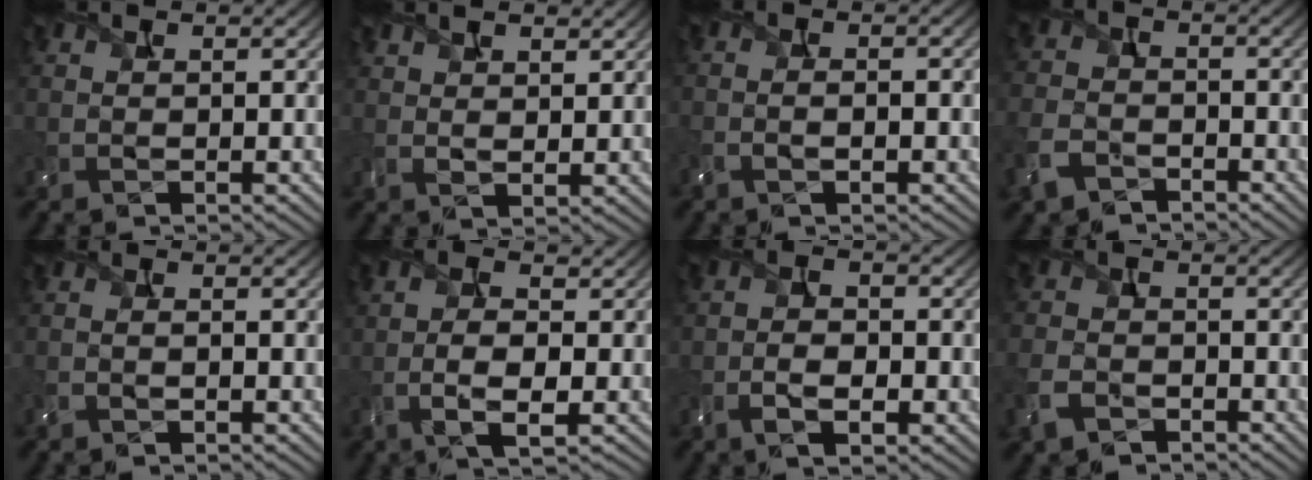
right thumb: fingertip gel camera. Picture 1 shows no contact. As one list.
[{"total": 3.3, "force": [2.4, 1.2, 2.0], "torque": [-0.039, -0.002, 0.050]}, {"total": 2.6, "force": [-1.0, 1.1, 2.2], "torque": [-0.027, 0.007, -0.025]}, {"total": 5.7, "force": [-3.6, 3.5, 2.6], "torque": [-0.073, -0.008, -0.080]}, {"total": 1.3, "force": [-0.8, 0.4, 1.0], "torque": [-0.022, 0.001, -0.020]}, {"total": 6.0, "force": [-1.2, 2.2, 5.4], "torque": [-0.114, 0.002, -0.025]}, {"total": 4.8, "force": [-2.1, 2.3, 3.6], "torque": [-0.062, -0.002, -0.045]}, {"total": 5.0, "force": [-3.1, 3.2, 2.4], "torque": [-0.067, -0.007, -0.069]}]